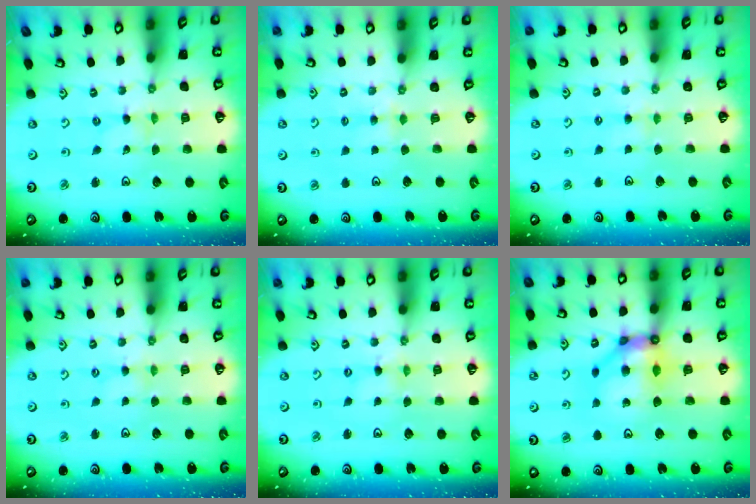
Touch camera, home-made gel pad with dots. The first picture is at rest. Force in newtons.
{"total": 3.5, "press": 3.5, "slide": 0.4}
{"total": 2.6, "press": 2.6, "slide": 0.5}
{"total": 2.5, "press": 2.5, "slide": 0.4}
{"total": 0.9, "press": 0.9, "slide": 0.2}
{"total": 11.1, "press": 11.0, "slide": 1.1}